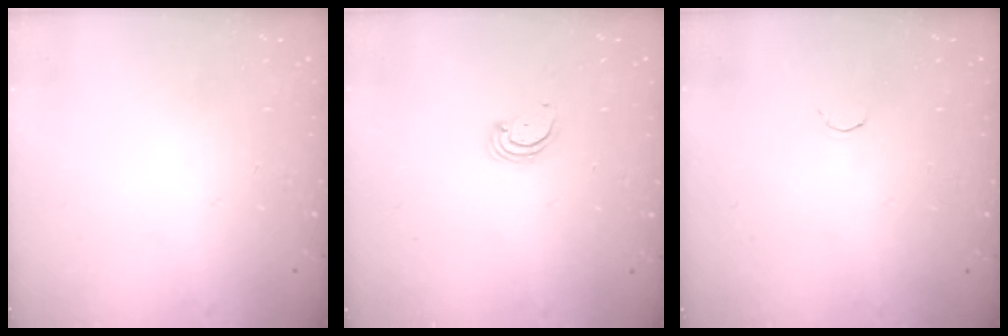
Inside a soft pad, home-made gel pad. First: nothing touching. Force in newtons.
{"total": 2.5, "press": 2.5, "slide": 0.2}
{"total": 1.8, "press": 1.7, "slide": 0.4}